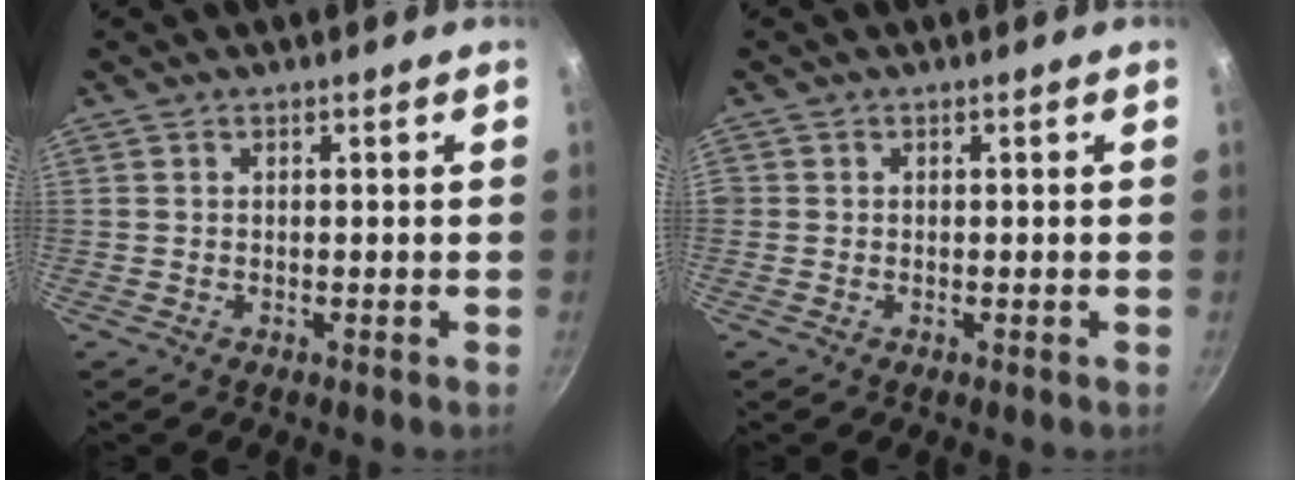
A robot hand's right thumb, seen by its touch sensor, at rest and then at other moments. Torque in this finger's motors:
{"motor_torque": [0.41, 3.38, 0.69, 0.18, 0.31]}